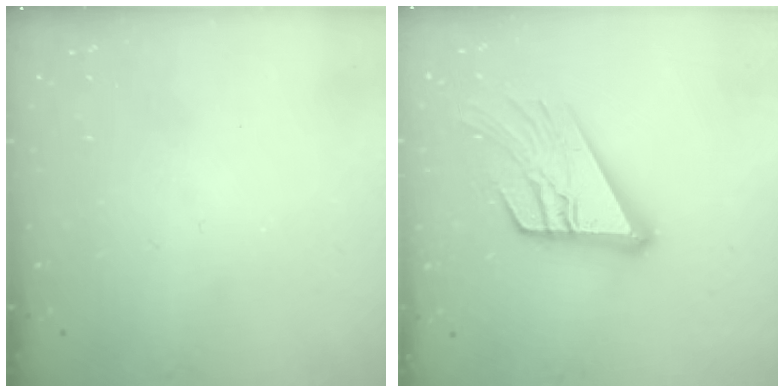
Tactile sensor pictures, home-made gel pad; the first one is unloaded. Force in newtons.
{"total": 17.5, "press": 17.4, "slide": 1.7}